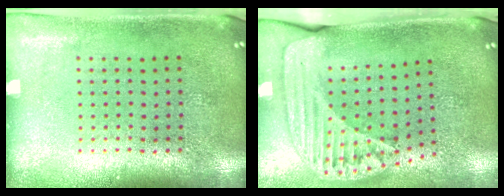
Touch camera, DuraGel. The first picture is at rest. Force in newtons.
{"total": 1.8, "press": 1.5, "slide": 1.0}